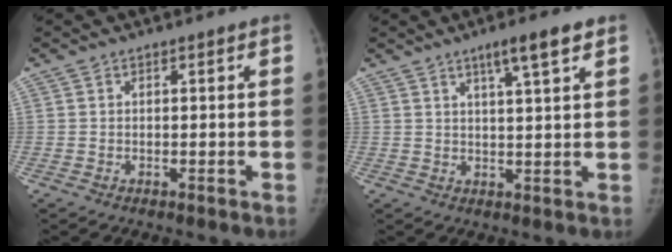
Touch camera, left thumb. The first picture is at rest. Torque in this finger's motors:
{"motor_torque": [0.26, 0.18, 0.16, -0.34, 0.02]}